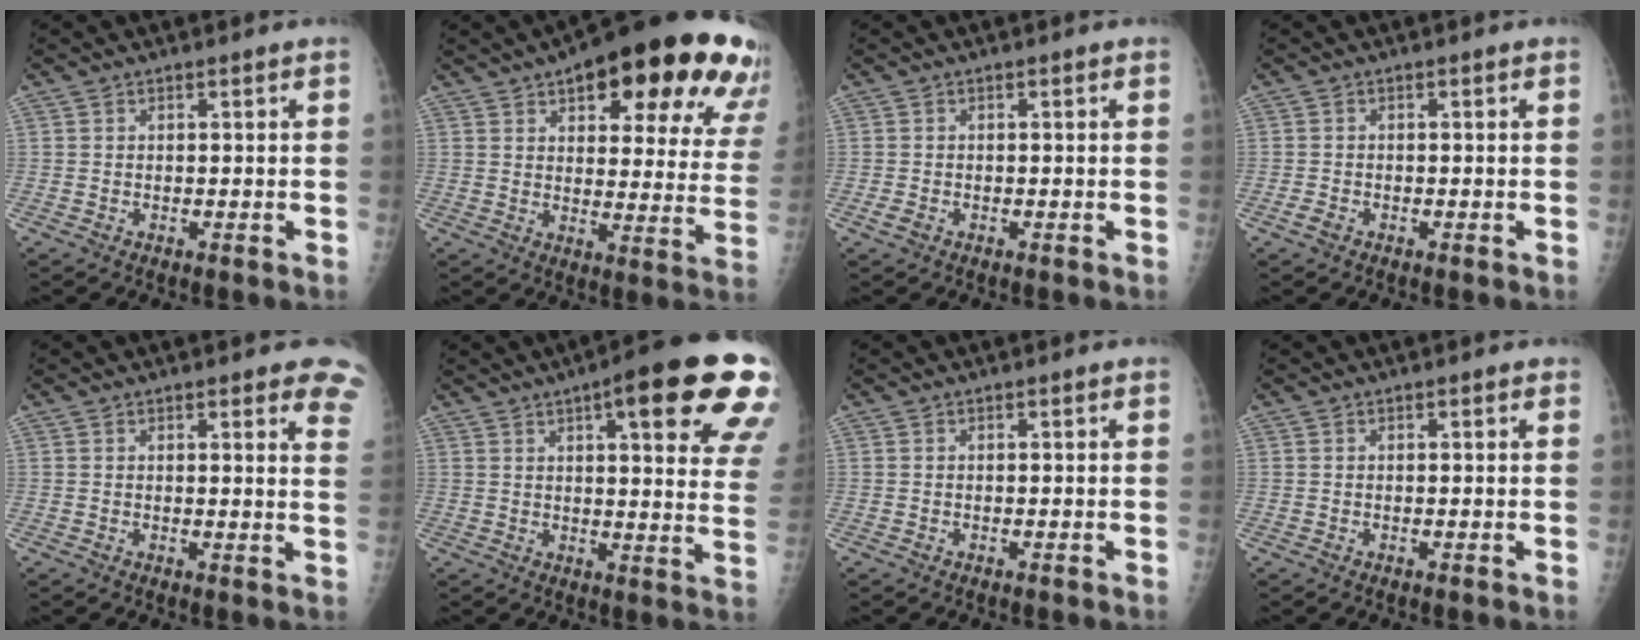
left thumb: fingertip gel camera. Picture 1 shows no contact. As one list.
[{"total": 27.7, "force": [16.6, 9.8, 19.9], "torque": [-0.223, -0.034, 0.208]}, {"total": 1.3, "force": [-0.7, 0.8, 0.7], "torque": [-0.016, 0.000, -0.012]}, {"total": 1.3, "force": [-0.9, 0.8, 0.6], "torque": [-0.012, 0.001, -0.017]}, {"total": 8.0, "force": [5.8, 2.2, 5.0], "torque": [-0.029, -0.022, 0.047]}, {"total": 23.4, "force": [12.0, 5.4, 19.4], "torque": [-0.208, -0.023, 0.143]}, {"total": 0.0}, {"total": 0.5, "force": [0.3, 0.2, 0.4], "torque": [-0.004, 0.000, 0.002]}]